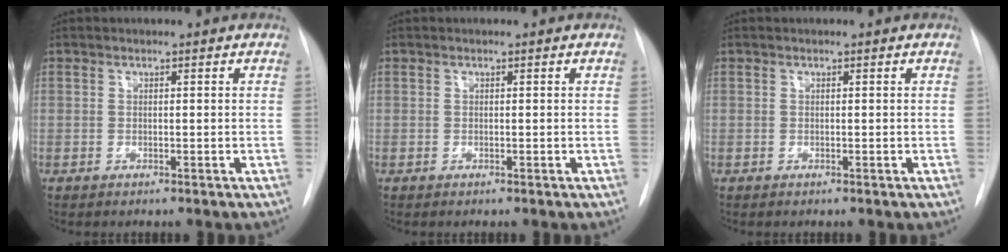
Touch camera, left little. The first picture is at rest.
{"total": 0.0}
{"total": 0.0}